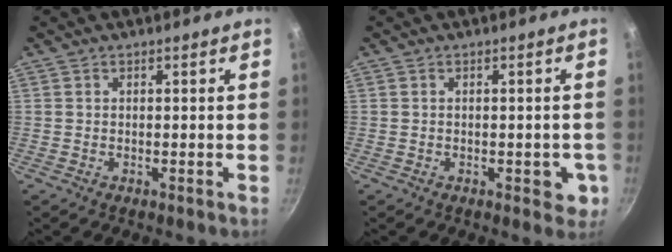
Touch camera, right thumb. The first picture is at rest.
{"total": 4.0, "force": [-1.1, 2.2, 3.2], "torque": [-0.019, 0.003, -0.014]}